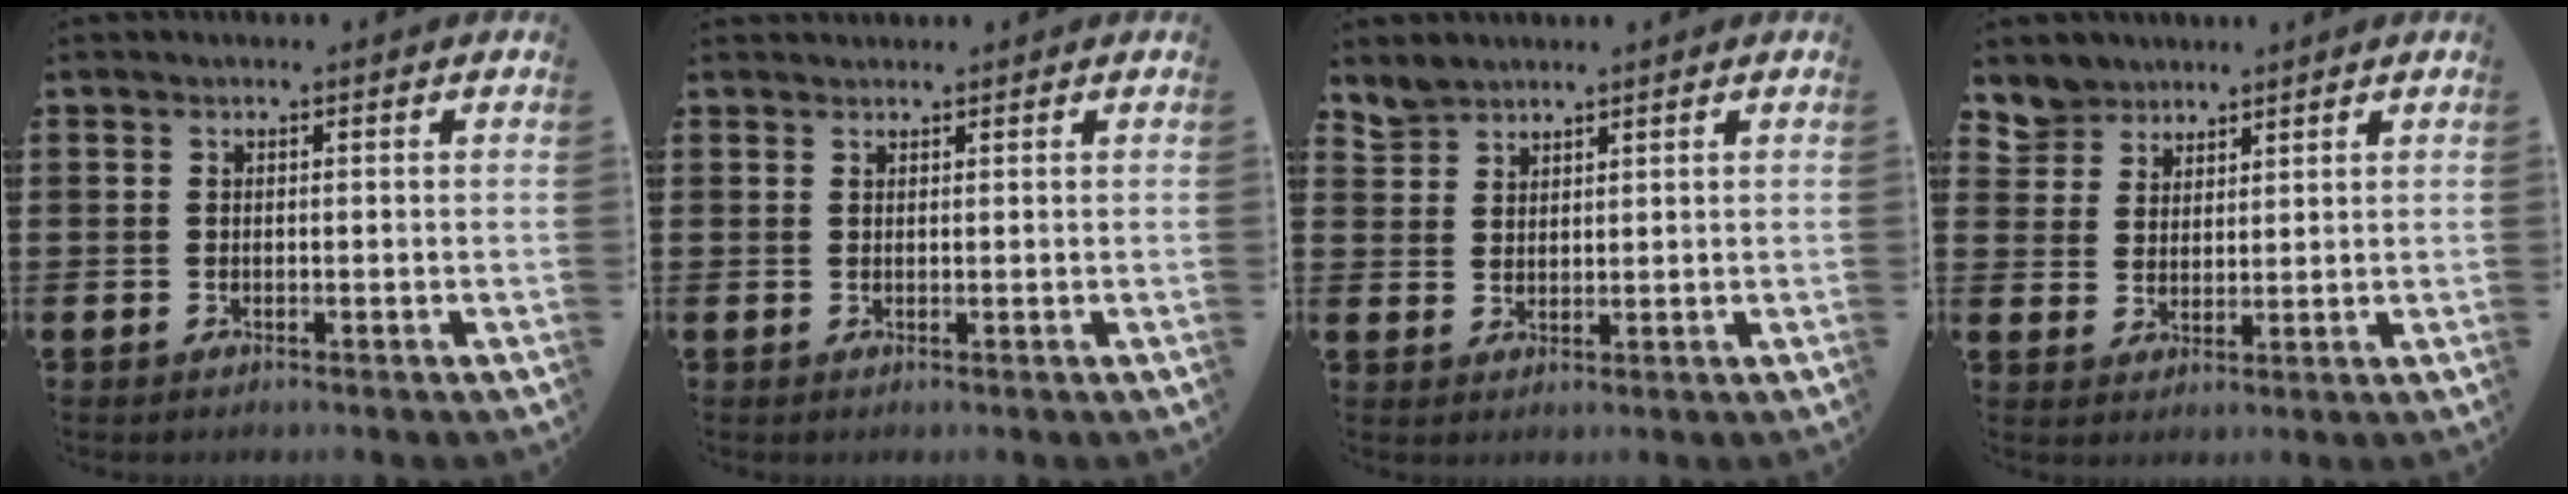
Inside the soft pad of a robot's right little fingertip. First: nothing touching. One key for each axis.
{"total": 0.7, "fx": 0.7, "fy": 0.1, "fz": -0.1, "tx": 0.008, "ty": -0.001, "tz": 0.011}
{"total": 2.9, "fx": 2.7, "fy": 0.7, "fz": -0.5, "tx": -0.002, "ty": -0.004, "tz": 0.055}
{"total": 4.2, "fx": 3.8, "fy": 1.9, "fz": -0.5, "tx": -0.014, "ty": -0.010, "tz": 0.072}